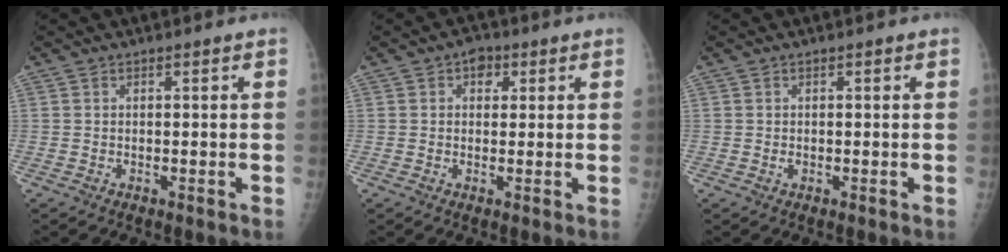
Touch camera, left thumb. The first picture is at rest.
{"total": 3.3, "force": [1.3, 2.5, 1.7], "torque": [-0.001, 0.000, 0.013]}
{"total": 0.6, "force": [0.1, 0.4, 0.4], "torque": [-0.004, 0.000, 0.002]}